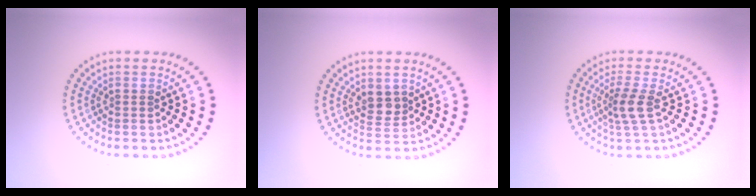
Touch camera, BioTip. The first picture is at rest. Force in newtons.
{"total": 2.0, "press": 1.8, "slide": 0.9}
{"total": 2.5, "press": 1.9, "slide": 1.6}